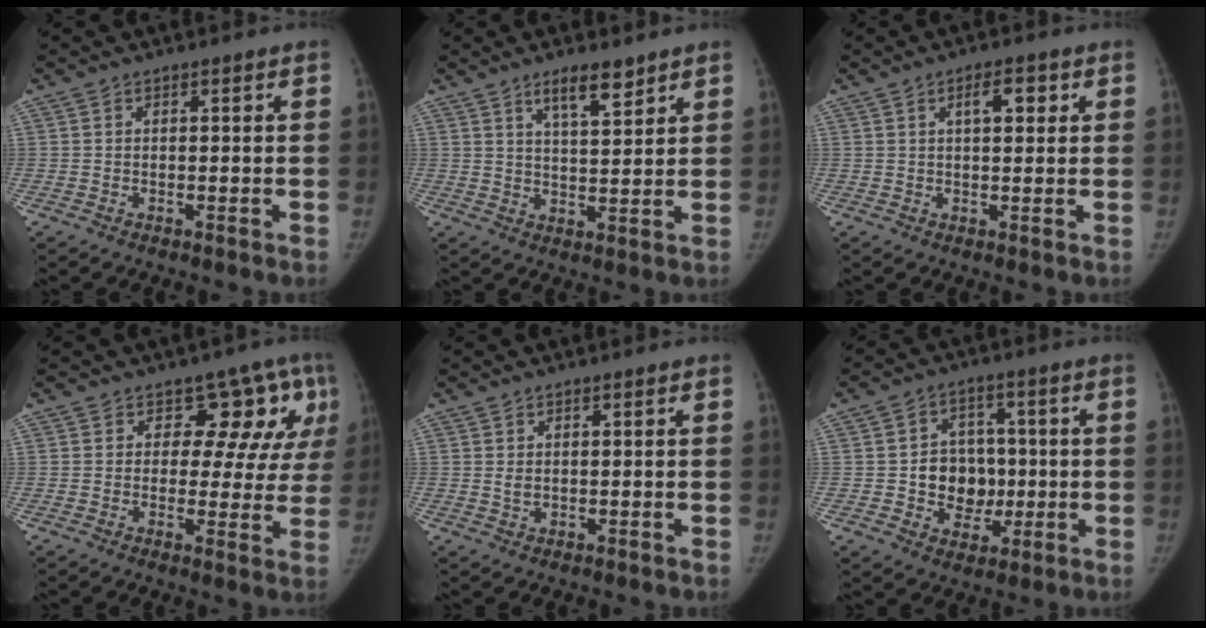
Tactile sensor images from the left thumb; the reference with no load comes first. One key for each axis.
{"total": 6.2, "fx": 4.3, "fy": 1.7, "fz": 4.1, "tx": -0.054, "ty": -0.031, "tz": 0.073}
{"total": 4.4, "fx": 1.7, "fy": 1.9, "fz": 3.6, "tx": -0.046, "ty": -0.001, "tz": 0.025}
{"total": 10.4, "fx": 5.0, "fy": 6.7, "fz": 6.1, "tx": -0.019, "ty": -0.019, "tz": 0.050}
{"total": 1.2, "fx": 0.3, "fy": 0.8, "fz": 0.8, "tx": -0.007, "ty": -0.004, "tz": 0.010}
{"total": 9.6, "fx": -0.8, "fy": 8.2, "fz": 5.0, "tx": -0.024, "ty": 0.011, "tz": -0.008}